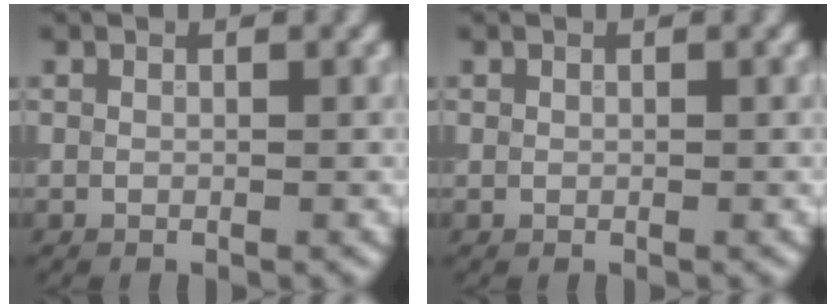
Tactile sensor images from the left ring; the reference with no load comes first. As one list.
[{"total": 0.0}]